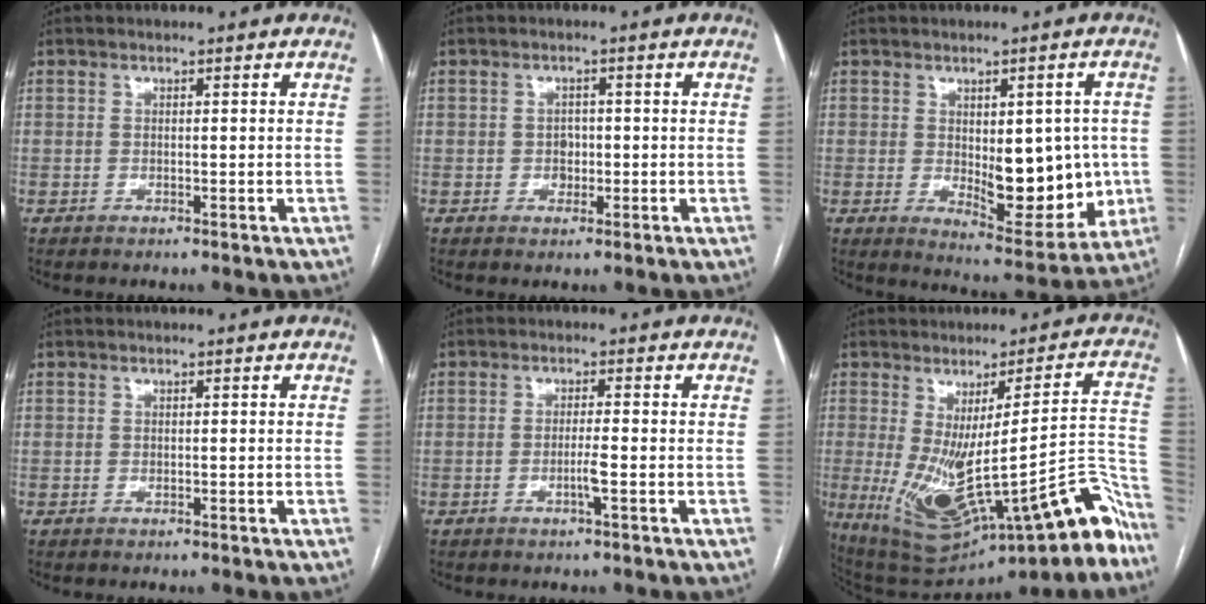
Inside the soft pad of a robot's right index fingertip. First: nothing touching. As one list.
[{"total": 2.0, "force": [-0.3, 1.7, 1.1], "torque": [-0.014, 0.004, -0.002]}, {"total": 11.9, "force": [-0.6, 5.2, 10.7], "torque": [-0.138, -0.004, 0.010]}, {"total": 0.0}, {"total": 2.4, "force": [-0.9, -0.3, 2.2], "torque": [-0.045, -0.003, -0.017]}, {"total": 23.3, "force": [-12.5, 6.0, 18.7], "torque": [-0.202, 0.013, -0.163]}]